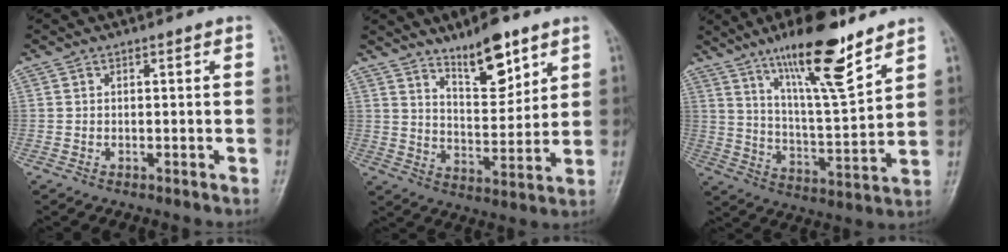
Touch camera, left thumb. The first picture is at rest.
{"total": 10.4, "force": [7.2, 3.7, 6.6], "torque": [-0.083, -0.057, 0.126]}
{"total": 16.4, "force": [11.3, 3.3, 11.3], "torque": [-0.173, -0.068, 0.199]}